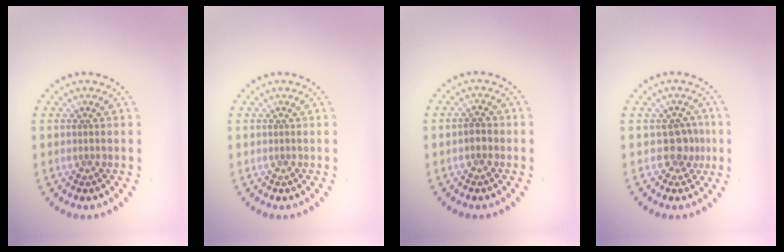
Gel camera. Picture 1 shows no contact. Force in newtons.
{"total": 0.0}
{"total": 1.2, "press": 1.2, "slide": 0.2}
{"total": 2.0, "press": 1.6, "slide": 1.2}